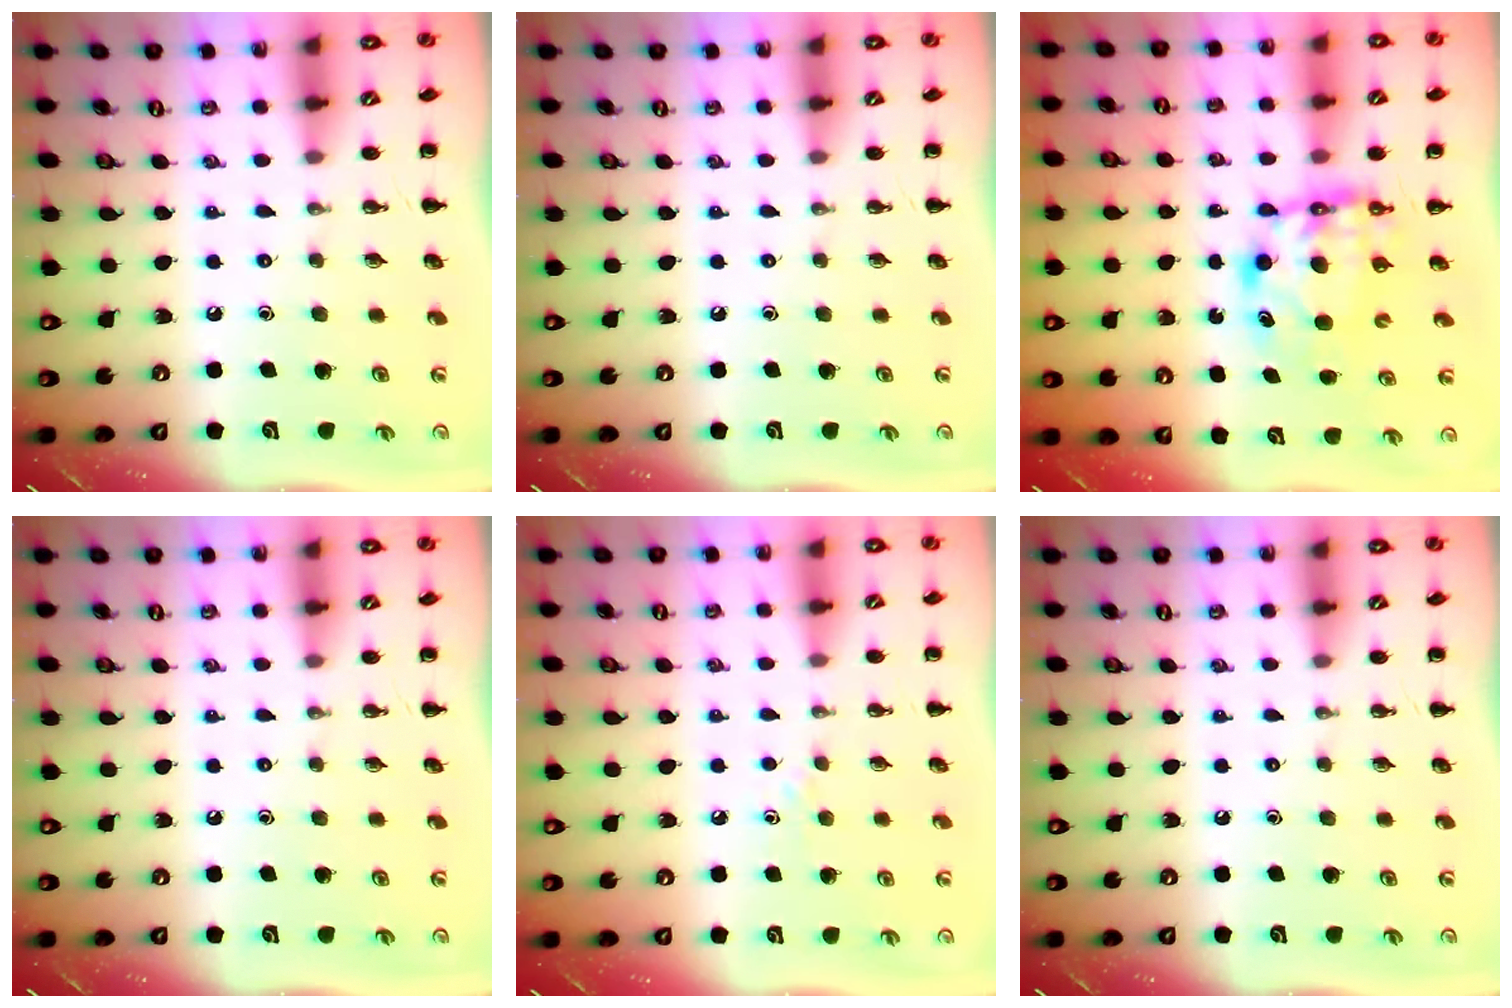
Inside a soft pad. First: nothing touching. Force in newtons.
{"total": 0.0}
{"total": 6.0, "press": 5.9, "slide": 1.0}
{"total": 0.0}
{"total": 3.0, "press": 2.7, "slide": 1.2}
{"total": 0.0}